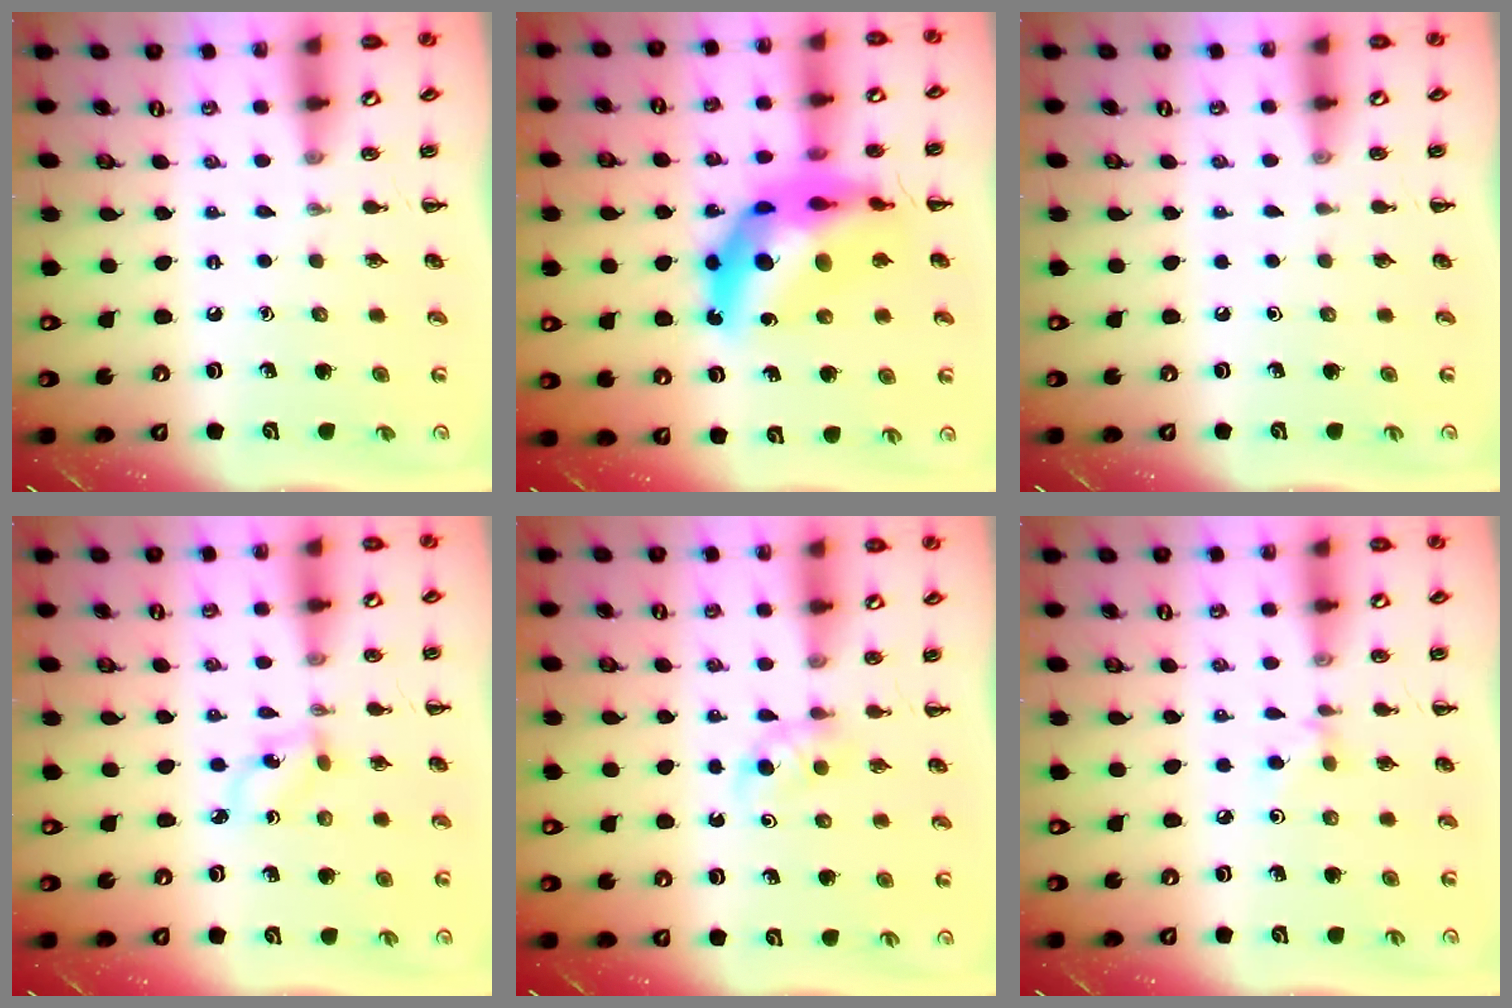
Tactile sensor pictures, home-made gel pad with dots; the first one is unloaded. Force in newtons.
{"total": 18.4, "press": 17.7, "slide": 5.1}
{"total": 0.0}
{"total": 1.5, "press": 1.4, "slide": 0.4}
{"total": 3.3, "press": 3.0, "slide": 1.3}
{"total": 2.8, "press": 2.6, "slide": 0.9}